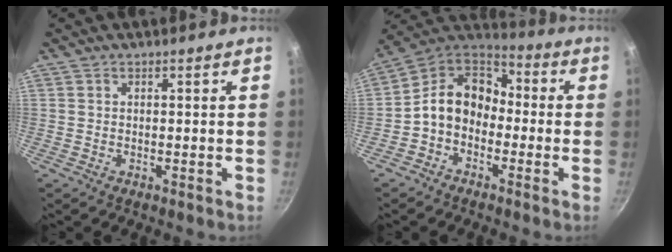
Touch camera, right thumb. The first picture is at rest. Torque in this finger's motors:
{"motor_torque": [0.78, 0.62, 1.25, -0.76, 0.07]}